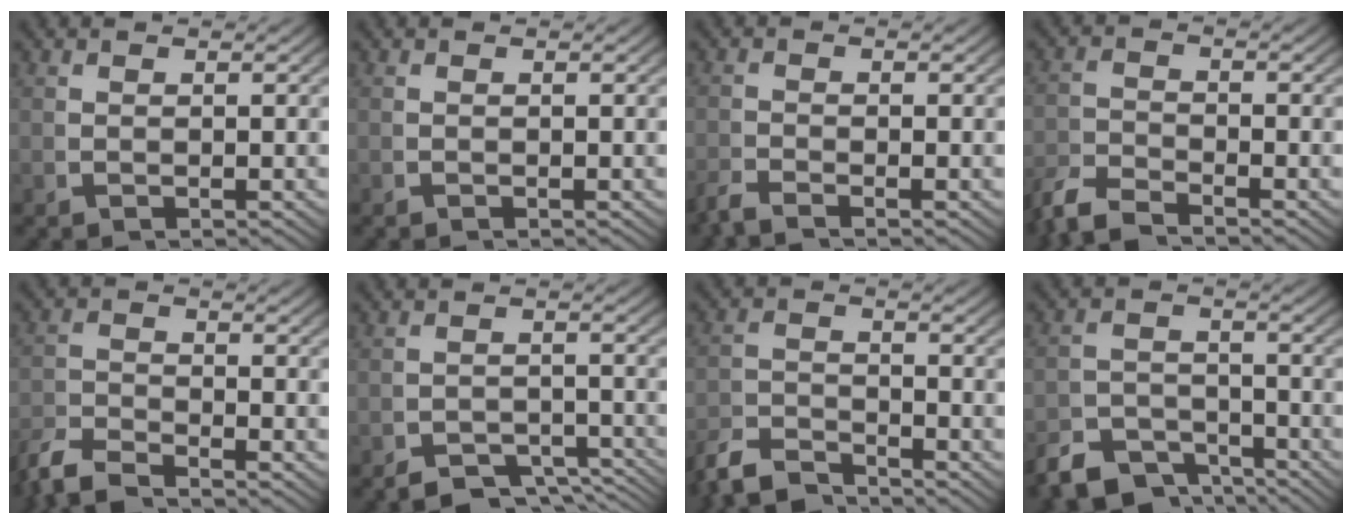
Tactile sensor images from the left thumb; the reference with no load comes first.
{"total": 0.0}
{"total": 1.9, "force": [-1.8, 0.3, 0.5], "torque": [-0.007, -0.007, -0.037]}
{"total": 3.7, "force": [-3.5, 0.9, 1.0], "torque": [-0.019, -0.011, -0.067]}
{"total": 3.9, "force": [-3.7, 1.0, 1.0], "torque": [-0.020, -0.012, -0.069]}
{"total": 4.3, "force": [-3.0, 2.2, 2.2], "torque": [-0.025, -0.020, -0.052]}
{"total": 4.8, "force": [-4.5, 1.1, 1.1], "torque": [-0.020, -0.017, -0.082]}
{"total": 6.2, "force": [-4.8, 3.1, 2.2], "torque": [-0.024, -0.023, -0.084]}